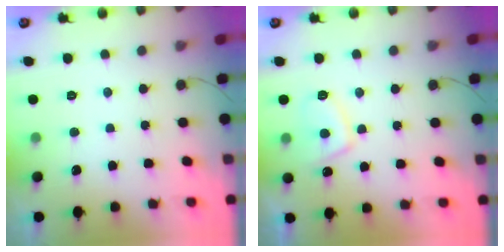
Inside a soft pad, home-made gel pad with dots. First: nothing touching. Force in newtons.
{"total": 7.4, "press": 7.2, "slide": 1.3}